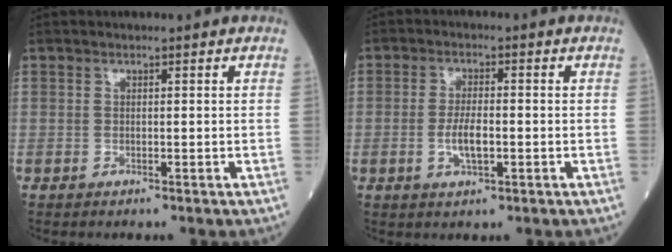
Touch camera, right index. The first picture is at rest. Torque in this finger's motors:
{"motor_torque": [0.13, -0.08, 0.14, 0.06]}